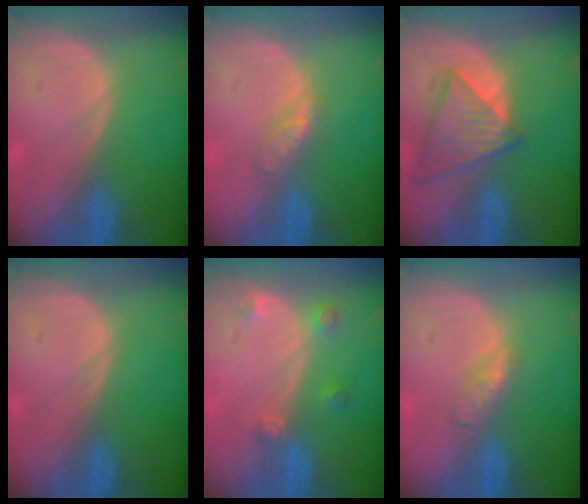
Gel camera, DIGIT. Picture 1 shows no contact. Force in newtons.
{"total": 2.7, "press": 2.7, "slide": 0.3}
{"total": 7.9, "press": 7.1, "slide": 3.4}
{"total": 0.0}
{"total": 2.6, "press": 2.6, "slide": 0.2}
{"total": 2.7, "press": 2.7, "slide": 0.3}